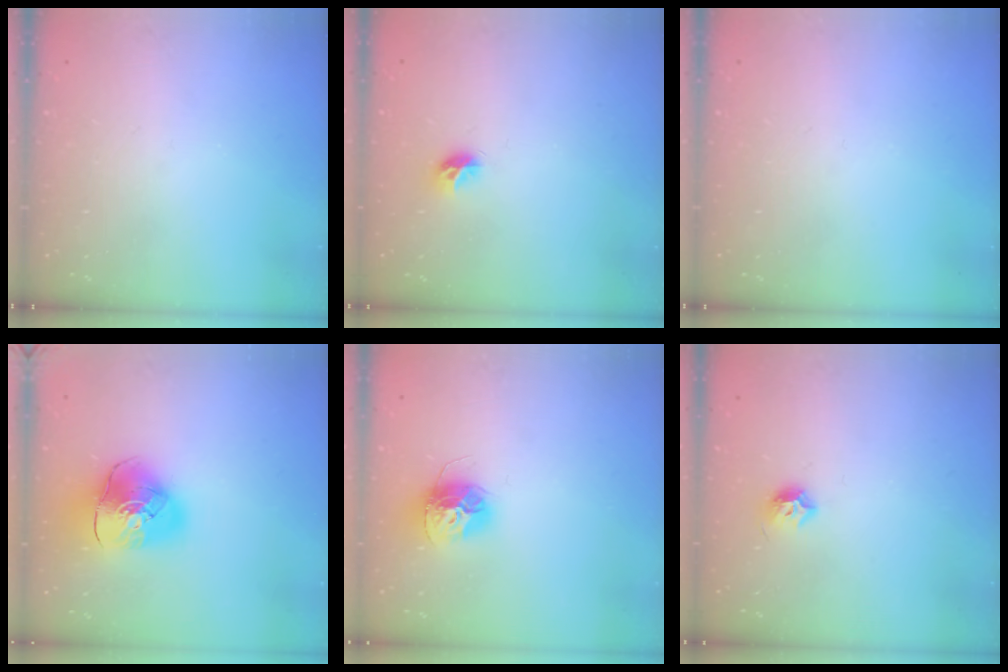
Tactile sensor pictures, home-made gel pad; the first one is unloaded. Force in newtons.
{"total": 5.8, "press": 5.8, "slide": 0.5}
{"total": 0.0}
{"total": 15.0, "press": 14.8, "slide": 2.2}
{"total": 14.0, "press": 13.9, "slide": 1.1}
{"total": 6.8, "press": 6.7, "slide": 0.8}